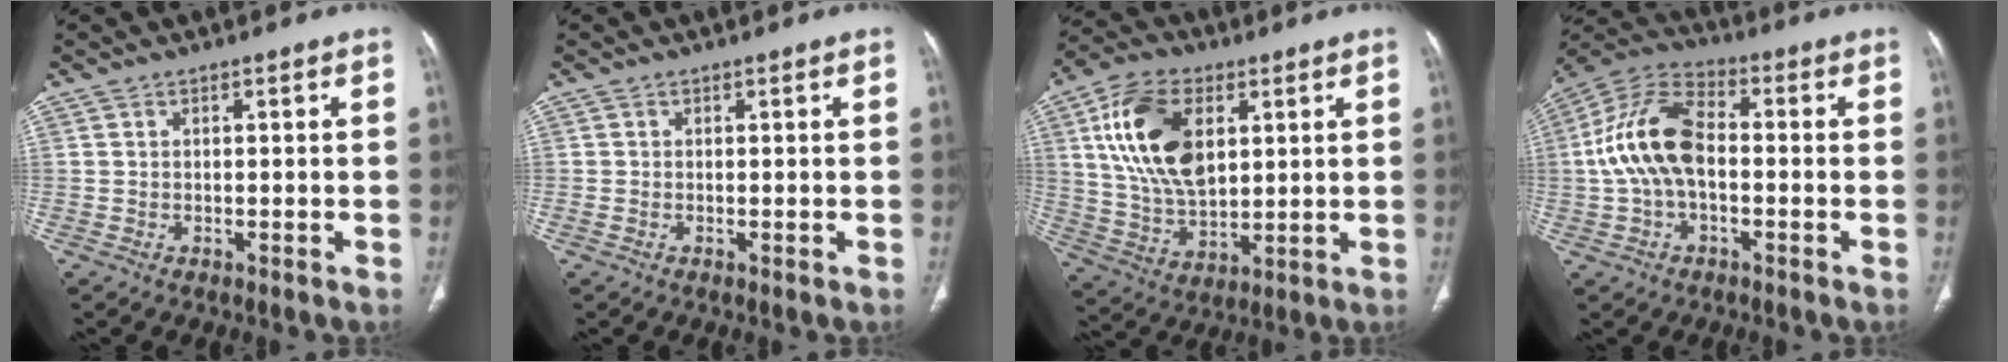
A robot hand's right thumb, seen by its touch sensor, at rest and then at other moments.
{"total": 0.6, "force": [-0.1, 0.4, 0.5], "torque": [-0.013, -0.002, -0.002]}
{"total": 17.7, "force": [5.2, 10.6, 13.2], "torque": [-0.230, -0.010, 0.101]}
{"total": 14.1, "force": [-0.5, 8.1, 11.5], "torque": [-0.229, 0.038, -0.018]}